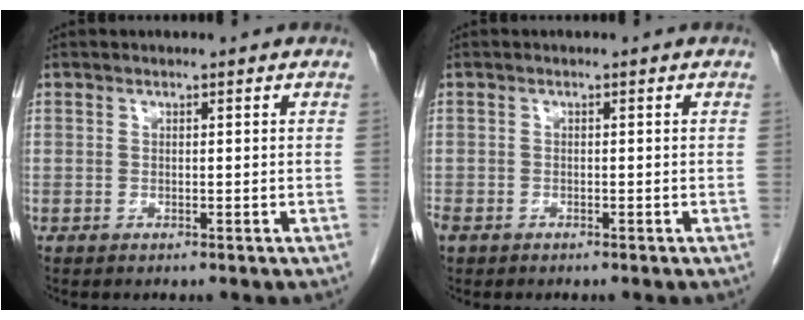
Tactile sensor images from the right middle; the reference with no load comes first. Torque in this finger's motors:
{"motor_torque": [1.04, -1.10, 1.05, 0.21]}